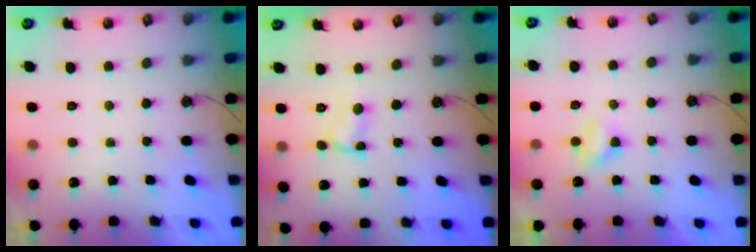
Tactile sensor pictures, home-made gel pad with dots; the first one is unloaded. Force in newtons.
{"total": 1.4, "press": 1.4, "slide": 0.0}
{"total": 2.7, "press": 2.6, "slide": 0.4}